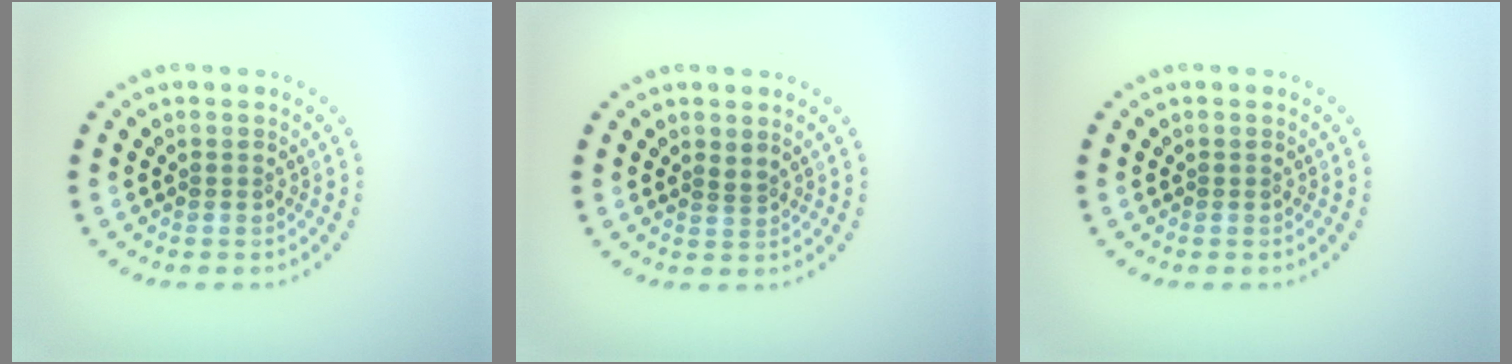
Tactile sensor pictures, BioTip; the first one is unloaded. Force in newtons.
{"total": 0.6, "press": 0.4, "slide": 0.5}
{"total": 0.0}